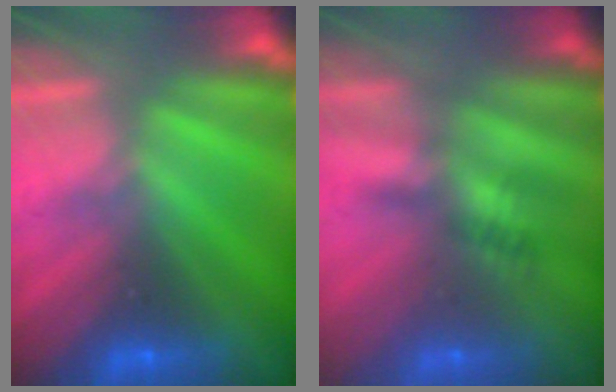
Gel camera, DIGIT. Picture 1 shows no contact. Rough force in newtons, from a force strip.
{"total": 2.4}